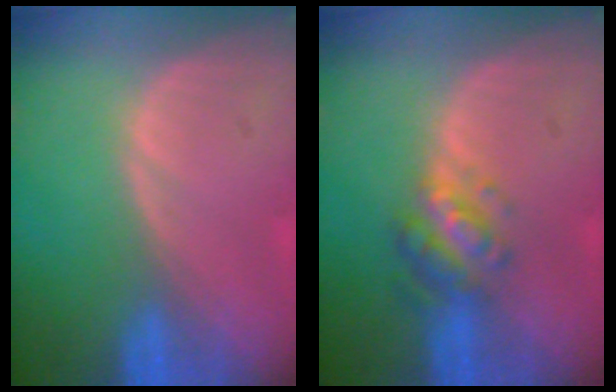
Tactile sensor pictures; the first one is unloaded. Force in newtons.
{"total": 4.9, "press": 4.5, "slide": 2.0}